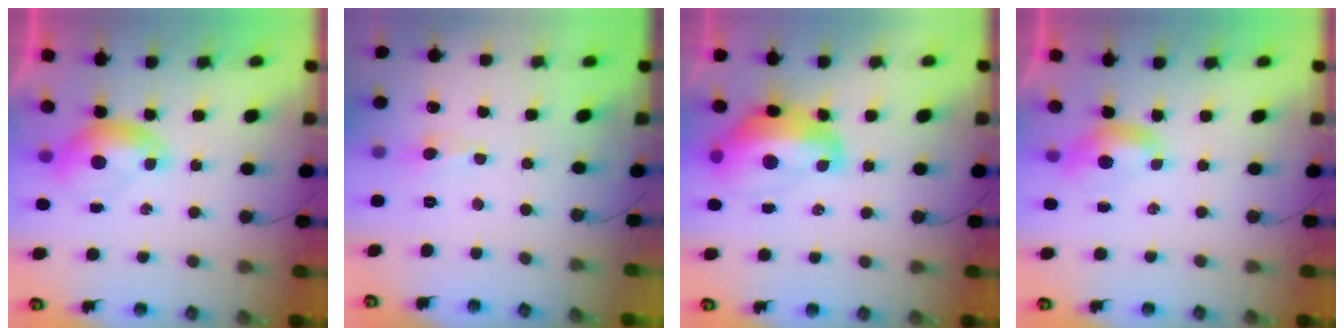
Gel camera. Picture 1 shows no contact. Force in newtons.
{"total": 0.7, "press": 0.7, "slide": 0.3}
{"total": 9.8, "press": 9.7, "slide": 1.3}
{"total": 1.7, "press": 1.6, "slide": 0.4}